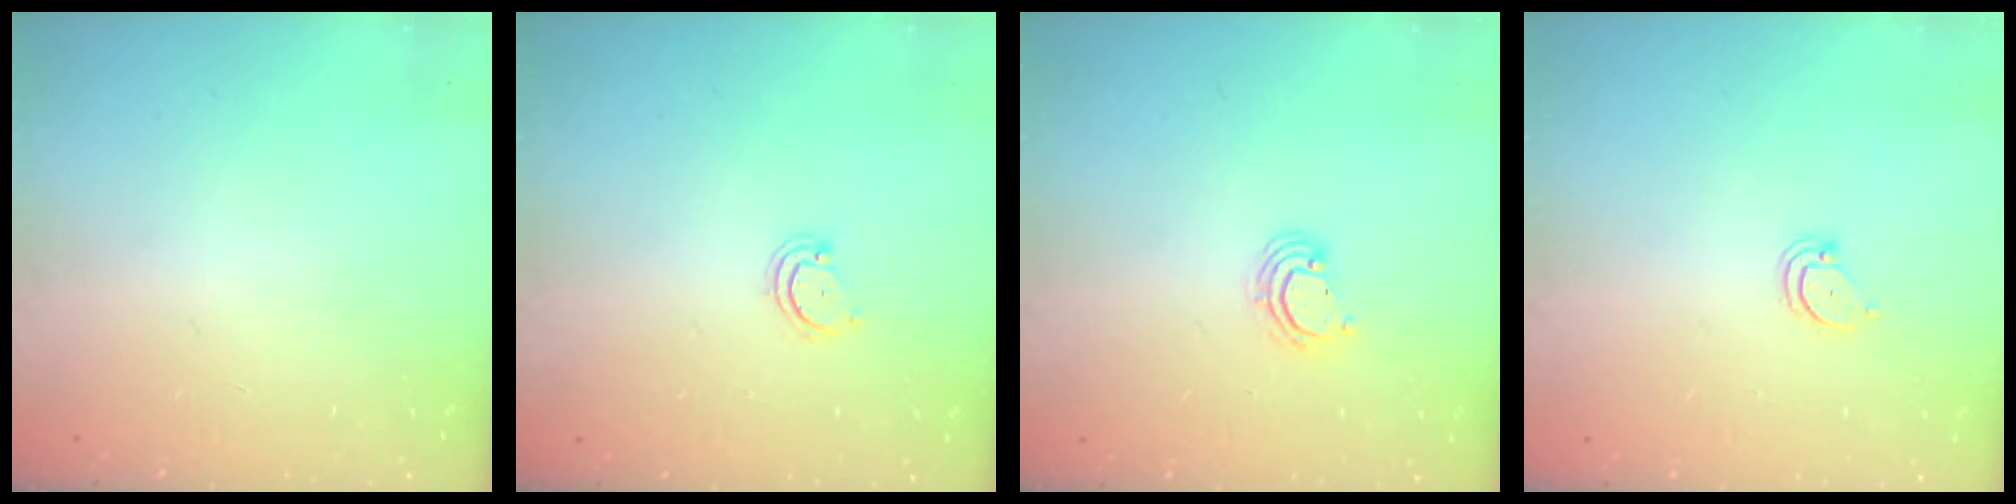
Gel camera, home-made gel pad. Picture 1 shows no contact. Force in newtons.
{"total": 2.6, "press": 2.6, "slide": 0.3}
{"total": 3.5, "press": 3.5, "slide": 0.3}
{"total": 2.7, "press": 2.7, "slide": 0.2}